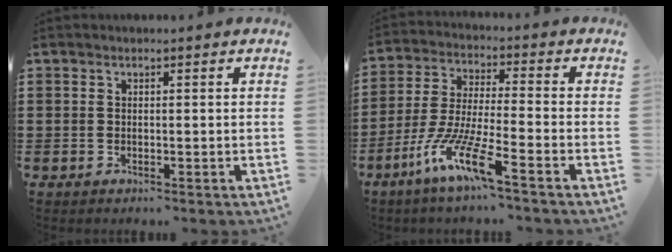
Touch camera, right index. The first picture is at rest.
{"total": 11.1, "force": [-7.9, 0.5, 7.8], "torque": [-0.187, -0.013, -0.163]}